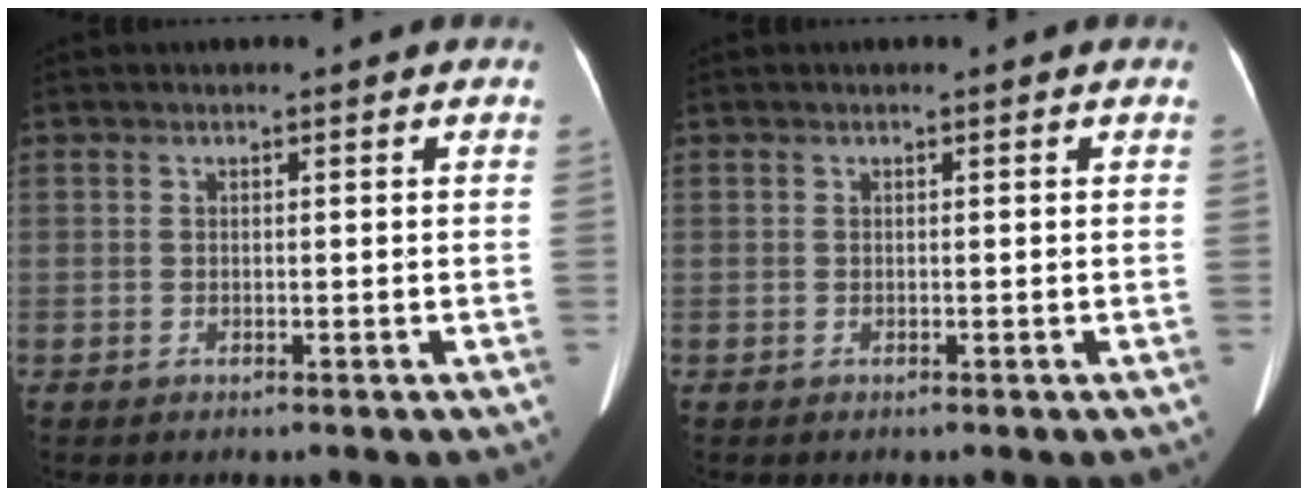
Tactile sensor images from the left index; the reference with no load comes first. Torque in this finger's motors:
{"motor_torque": [0.01, 0.02, 0.01, 0.00]}